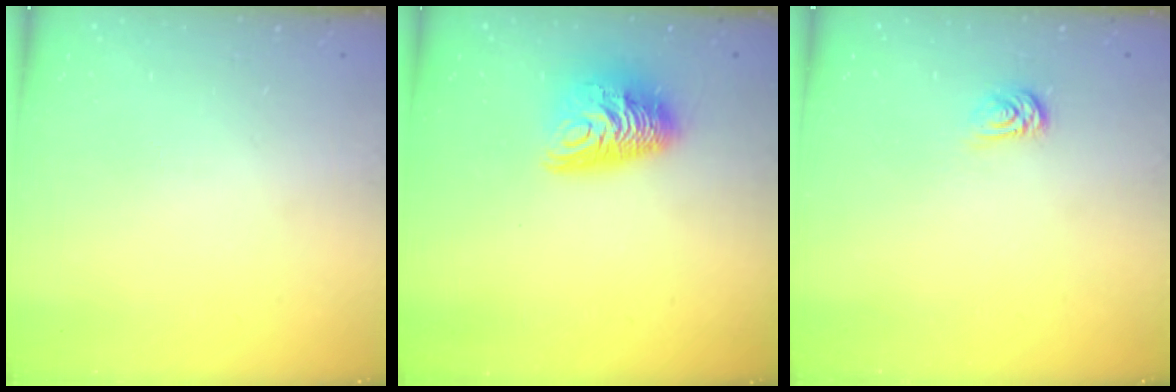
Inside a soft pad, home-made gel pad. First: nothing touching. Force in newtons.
{"total": 10.9, "press": 10.8, "slide": 1.2}
{"total": 3.2, "press": 3.2, "slide": 0.5}